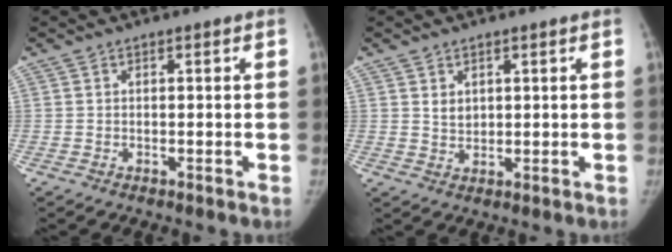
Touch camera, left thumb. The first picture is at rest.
{"total": 2.4, "force": [1.1, 1.7, 1.2], "torque": [-0.011, -0.009, 0.024]}